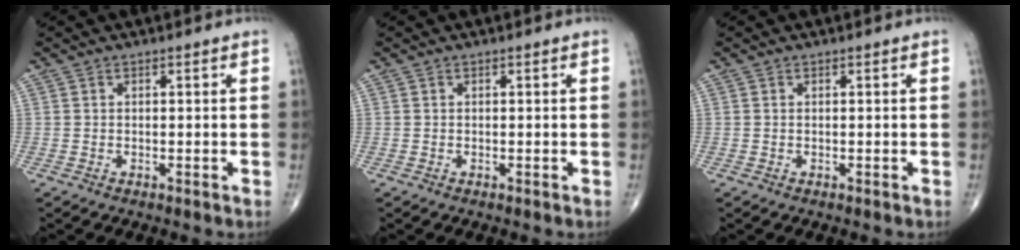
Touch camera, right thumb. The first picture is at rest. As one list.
[{"total": 0.0}, {"total": 0.0}]